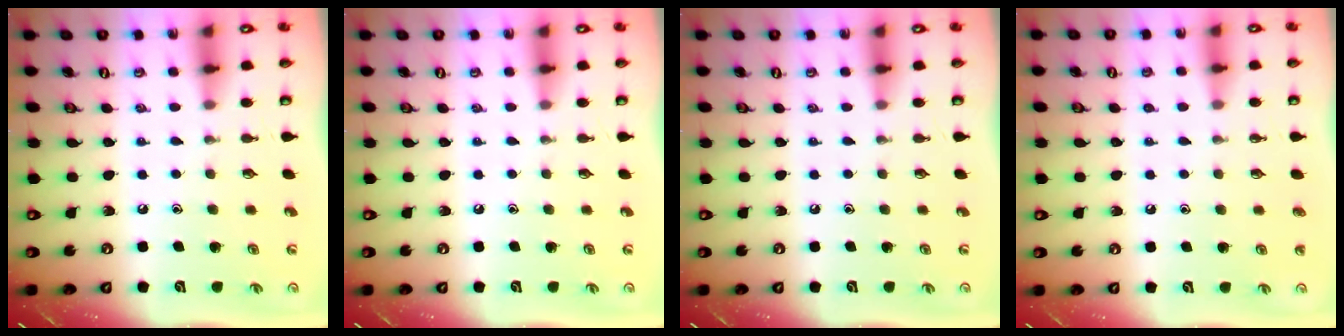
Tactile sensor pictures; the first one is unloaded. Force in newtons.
{"total": 0.0}
{"total": 0.0}
{"total": 0.7, "press": 0.7, "slide": 0.0}